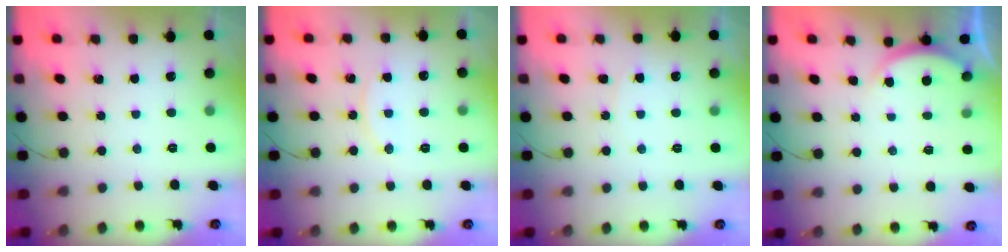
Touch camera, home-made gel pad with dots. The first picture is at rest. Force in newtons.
{"total": 8.6, "press": 8.6, "slide": 0.5}
{"total": 5.2, "press": 5.2, "slide": 0.5}
{"total": 3.0, "press": 2.9, "slide": 0.6}